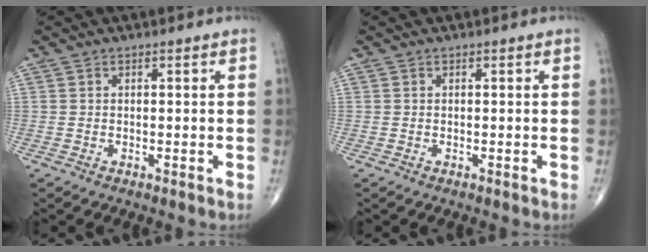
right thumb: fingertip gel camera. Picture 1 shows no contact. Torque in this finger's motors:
{"motor_torque": [-0.09, 0.09, 0.10, 0.08, 0.00]}